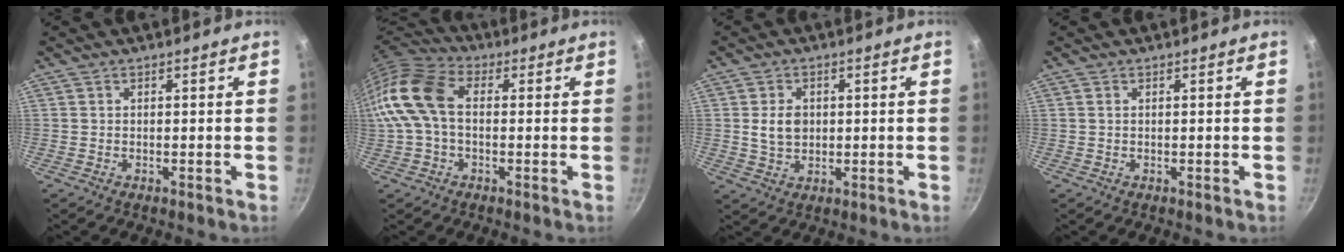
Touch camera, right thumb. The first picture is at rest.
{"total": 13.6, "force": [0.3, 9.0, 10.2], "torque": [-0.192, 0.035, -0.014]}
{"total": 5.3, "force": [0.6, 4.0, 3.5], "torque": [-0.051, -0.001, 0.012]}
{"total": 0.5, "force": [0.1, 0.3, 0.4], "torque": [-0.008, 0.001, 0.002]}